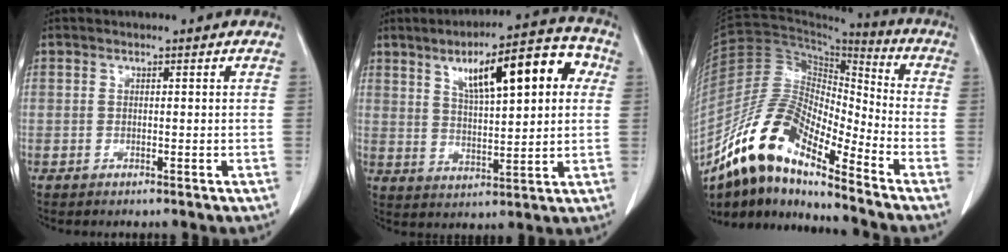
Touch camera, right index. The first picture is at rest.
{"total": 15.6, "force": [5.4, 4.2, 14.1], "torque": [-0.207, 0.031, 0.084]}
{"total": 17.0, "force": [-11.9, 4.4, 11.3], "torque": [-0.226, 0.022, -0.218]}